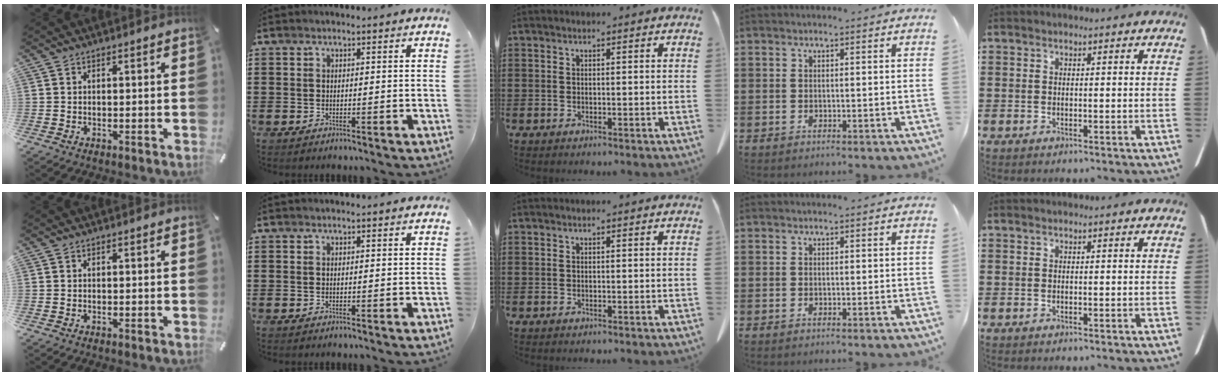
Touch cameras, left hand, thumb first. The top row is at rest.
{}